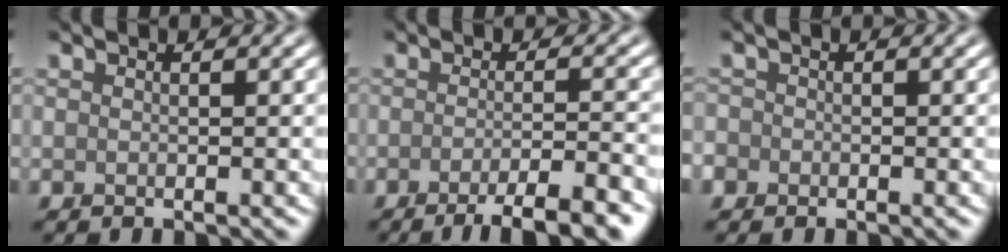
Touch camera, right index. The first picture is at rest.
{"total": 6.2, "force": [-3.7, 1.3, 4.7], "torque": [-0.061, 0.002, -0.059]}
{"total": 1.2, "force": [-0.5, 1.1, 0.2], "torque": [0.005, -0.002, -0.013]}